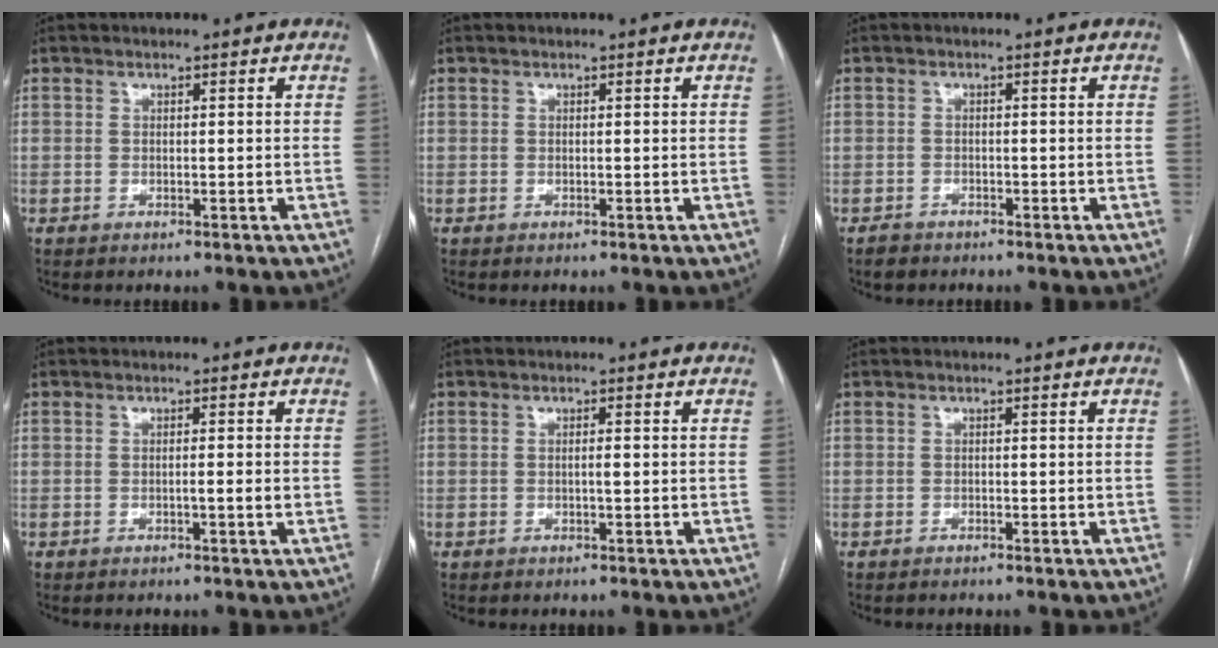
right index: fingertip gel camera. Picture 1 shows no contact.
{"total": 0.0}
{"total": 1.9, "force": [-1.5, 1.2, 0.2], "torque": [-0.011, 0.003, -0.025]}
{"total": 1.5, "force": [-0.4, -0.2, 1.4], "torque": [-0.022, -0.001, -0.007]}
{"total": 1.0, "force": [-0.1, 0.0, 1.0], "torque": [-0.018, 0.000, -0.002]}
{"total": 0.0}